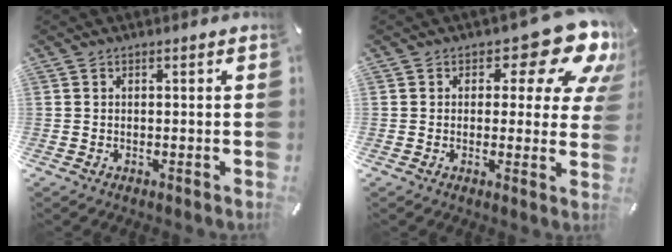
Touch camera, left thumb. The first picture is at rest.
{"total": 13.8, "force": [7.2, 6.4, 9.8], "torque": [-0.122, -0.050, 0.120]}